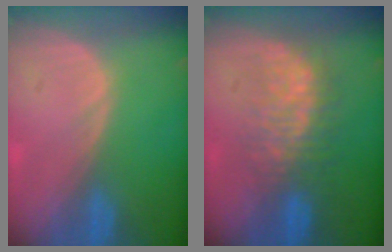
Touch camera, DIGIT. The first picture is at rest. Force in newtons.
{"total": 7.8, "press": 7.6, "slide": 2.0}